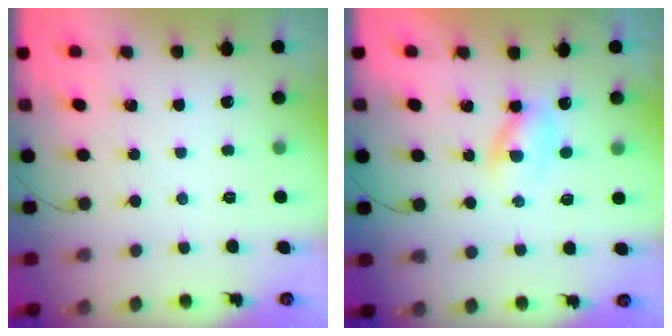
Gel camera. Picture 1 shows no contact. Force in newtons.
{"total": 3.0, "press": 2.7, "slide": 1.3}